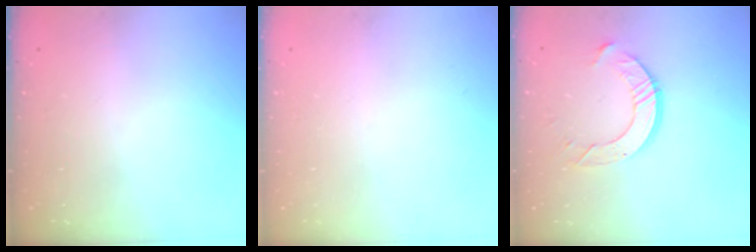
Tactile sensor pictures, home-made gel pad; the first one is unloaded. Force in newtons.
{"total": 0.0}
{"total": 9.1, "press": 9.0, "slide": 0.7}